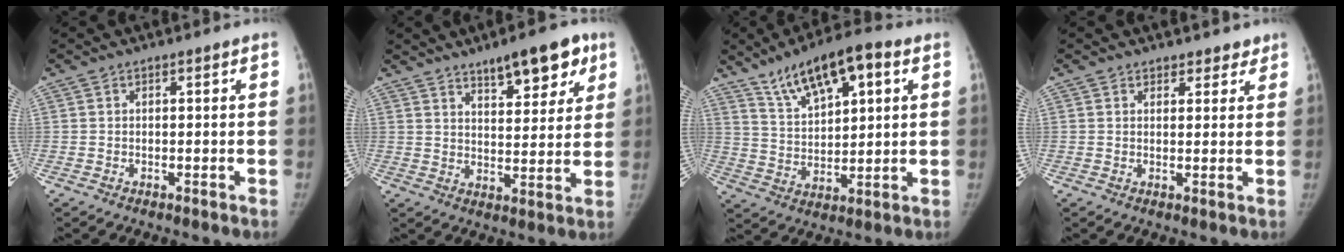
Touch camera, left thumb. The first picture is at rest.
{"total": 11.5, "force": [7.4, 4.1, 7.8], "torque": [-0.079, -0.033, 0.109]}
{"total": 13.5, "force": [7.4, 5.2, 10.1], "torque": [-0.142, -0.015, 0.129]}
{"total": 2.9, "force": [2.3, 1.6, 0.4], "torque": [0.026, -0.012, 0.026]}